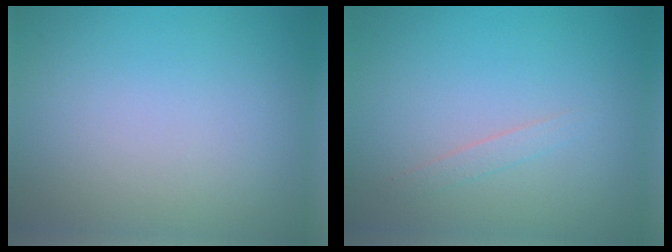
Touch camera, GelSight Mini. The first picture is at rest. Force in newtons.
{"total": 0.9, "press": 0.9, "slide": 0.0}